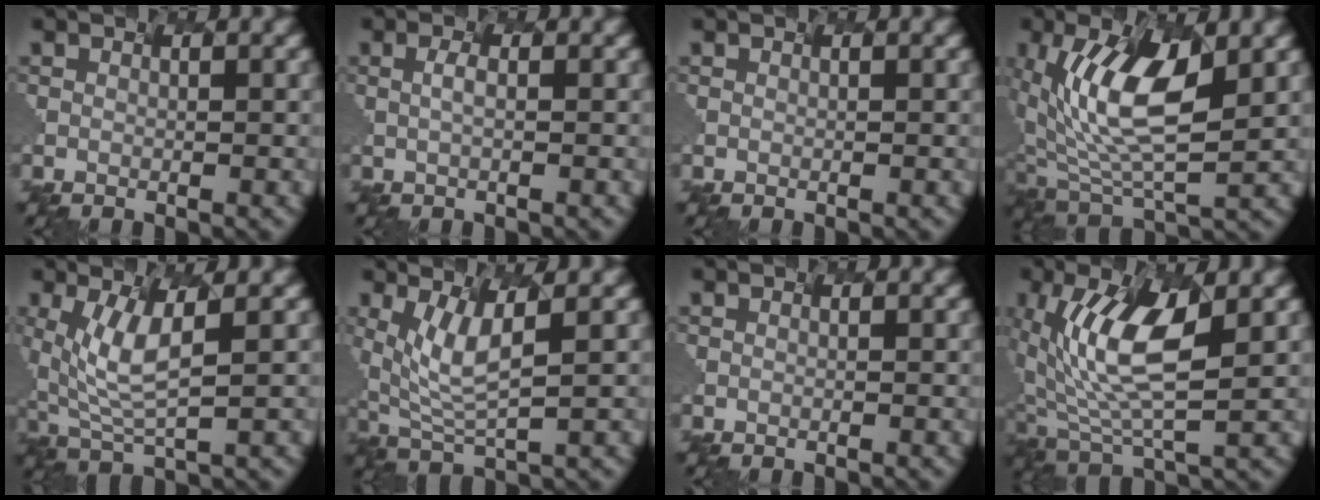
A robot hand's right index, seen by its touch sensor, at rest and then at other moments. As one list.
[{"total": 0.8, "force": [-0.6, -0.1, 0.5], "torque": [-0.014, 0.005, -0.001]}, {"total": 0.0}, {"total": 9.4, "force": [1.2, 3.8, 8.5], "torque": [-0.173, -0.004, 0.027]}, {"total": 5.2, "force": [0.6, 1.5, 5.0], "torque": [-0.122, -0.010, 0.029]}, {"total": 4.4, "force": [0.8, 1.2, 4.2], "torque": [-0.105, -0.014, 0.037]}, {"total": 0.0}, {"total": 8.5, "force": [0.7, 3.1, 7.9], "torque": [-0.173, -0.001, 0.023]}]